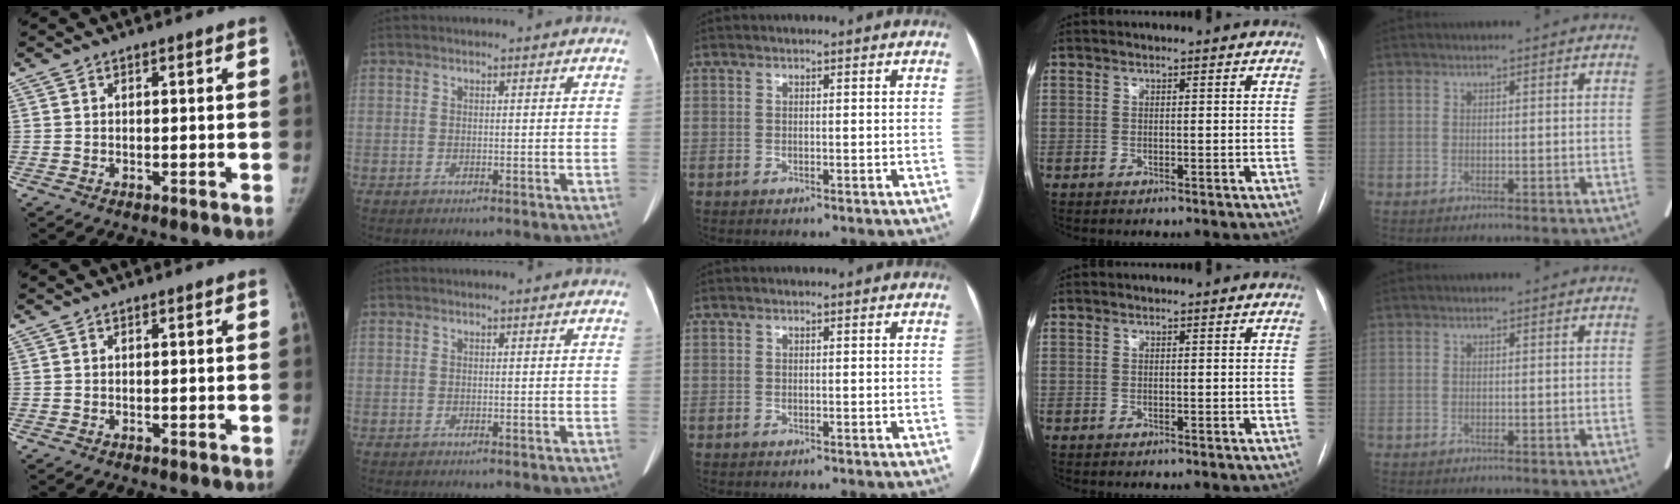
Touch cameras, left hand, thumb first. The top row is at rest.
{}